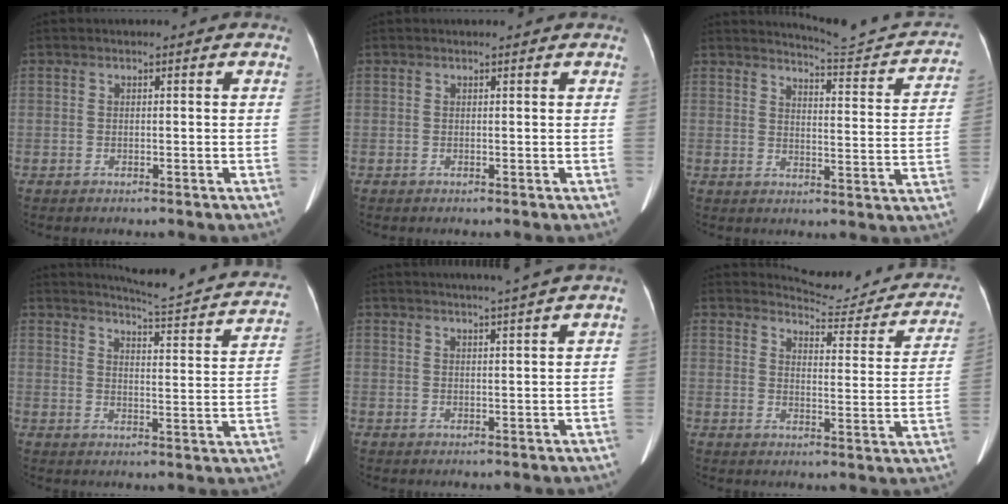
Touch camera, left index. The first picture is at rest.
{"total": 1.2, "force": [1.1, 0.1, 0.3], "torque": [-0.011, 0.005, 0.012]}
{"total": 12.0, "force": [11.8, 0.1, 2.3], "torque": [-0.022, -0.048, 0.138]}
{"total": 19.2, "force": [17.9, 0.9, 6.8], "torque": [-0.092, -0.066, 0.209]}
{"total": 6.1, "force": [5.1, -1.4, 3.1], "torque": [-0.041, 0.010, 0.066]}
{"total": 14.7, "force": [14.3, 2.4, 2.7], "torque": [-0.014, -0.060, 0.151]}